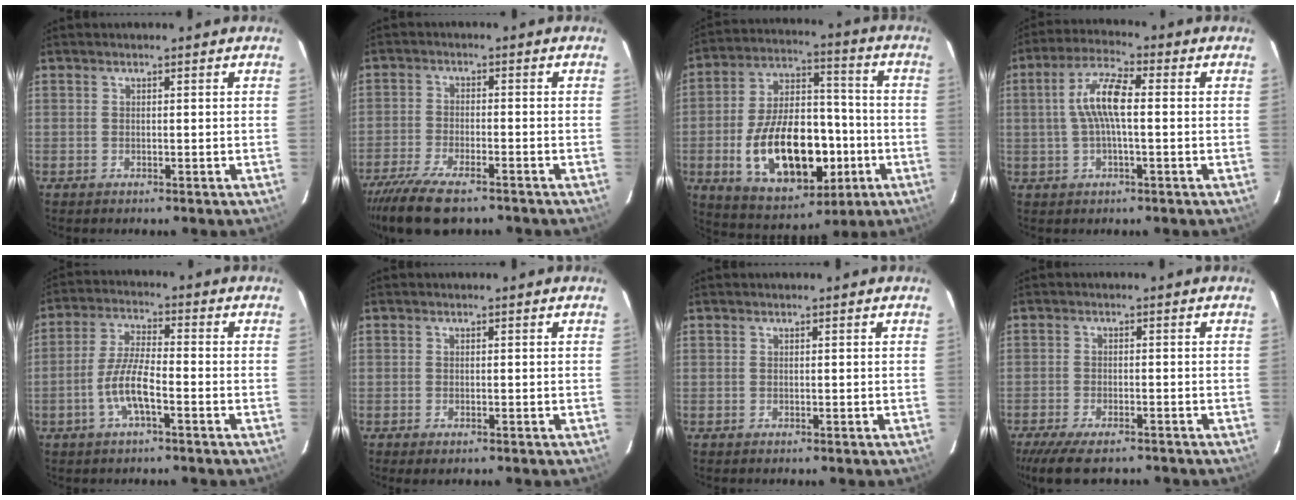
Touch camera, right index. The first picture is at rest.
{"total": 11.2, "force": [-8.8, 3.1, 6.3], "torque": [-0.152, -0.035, -0.159]}
{"total": 21.2, "force": [-5.6, 11.8, 16.7], "torque": [-0.319, 0.015, -0.069]}
{"total": 8.3, "force": [0.3, 2.0, 8.0], "torque": [-0.161, 0.014, 0.006]}
{"total": 7.4, "force": [-3.2, 1.6, 6.5], "torque": [-0.136, 0.003, -0.061]}
{"total": 1.1, "force": [-0.7, 0.4, 0.8], "torque": [-0.015, -0.004, -0.012]}
{"total": 0.0}
{"total": 10.2, "force": [-8.3, 2.8, 5.2], "torque": [-0.125, -0.031, -0.141]}